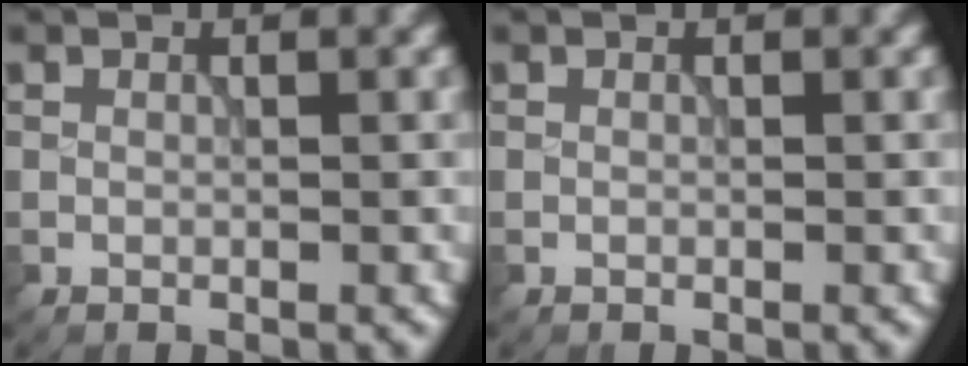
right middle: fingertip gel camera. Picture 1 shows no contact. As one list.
[{"total": 0.0}]